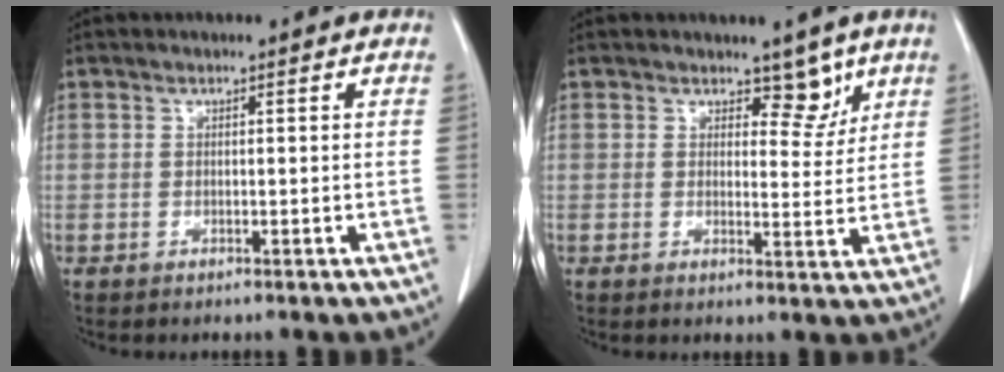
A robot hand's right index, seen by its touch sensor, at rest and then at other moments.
{"total": 3.9, "force": [2.8, 2.1, 1.8], "torque": [-0.008, -0.005, 0.038]}